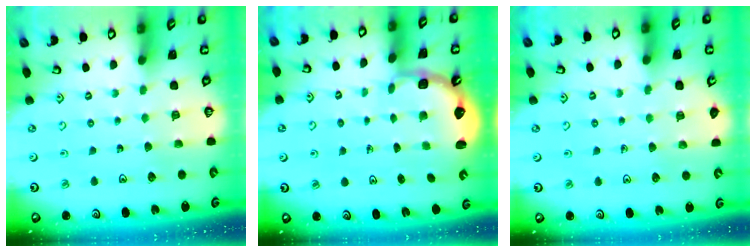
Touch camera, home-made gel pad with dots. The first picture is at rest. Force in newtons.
{"total": 2.6, "press": 2.2, "slide": 1.4}
{"total": 5.2, "press": 4.8, "slide": 2.1}